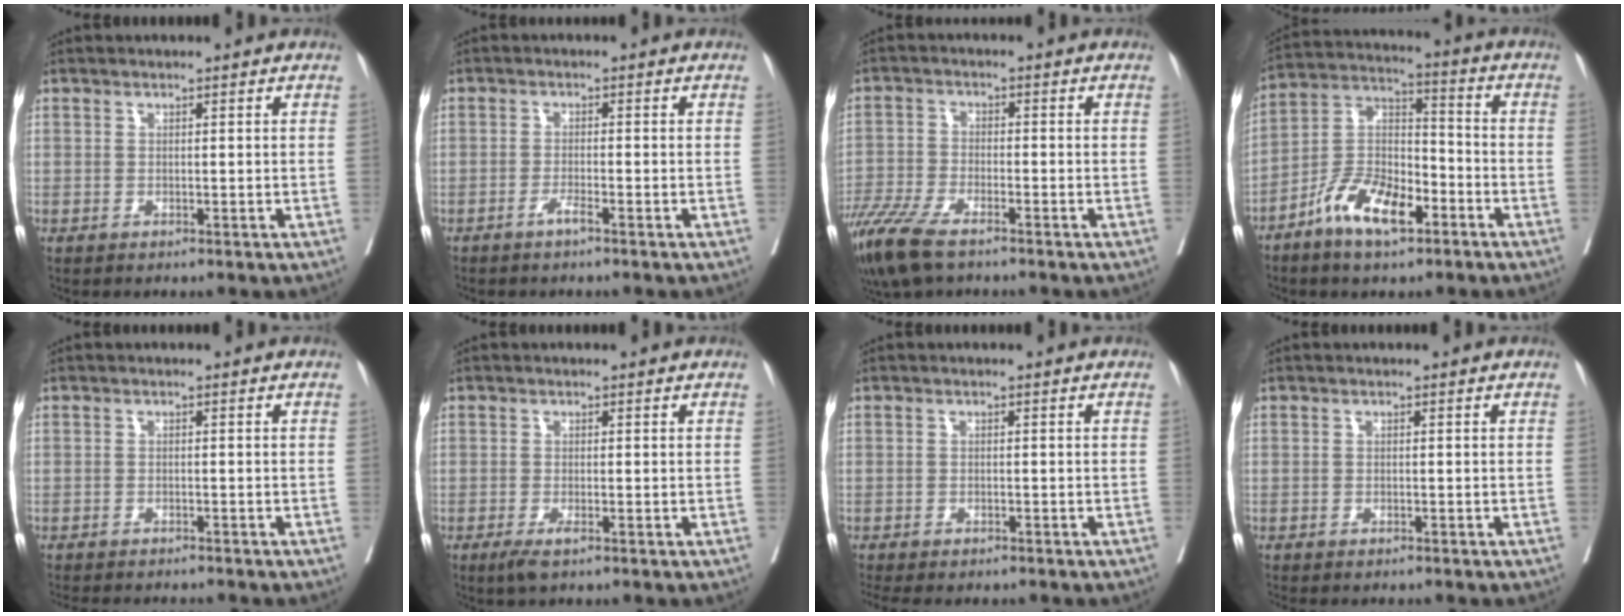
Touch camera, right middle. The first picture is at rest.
{"total": 1.6, "force": [-1.2, -0.1, 1.0], "torque": [-0.018, 0.001, -0.023]}
{"total": 9.9, "force": [-7.2, 2.6, 6.2], "torque": [-0.123, -0.023, -0.132]}
{"total": 11.3, "force": [-6.5, 4.4, 8.1], "torque": [-0.162, 0.011, -0.121]}
{"total": 8.1, "force": [-7.5, 1.2, 2.8], "torque": [-0.032, -0.009, -0.100]}
{"total": 2.1, "force": [-1.3, 0.4, 1.7], "torque": [-0.033, -0.005, -0.024]}
{"total": 8.4, "force": [-7.2, 2.3, 3.7], "torque": [-0.053, -0.004, -0.096]}
{"total": 3.7, "force": [-3.2, 0.7, 1.5], "torque": [-0.018, -0.005, -0.041]}